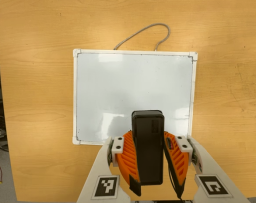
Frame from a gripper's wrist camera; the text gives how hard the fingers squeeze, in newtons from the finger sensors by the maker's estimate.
{"total": 7.9, "left": 6.8, "right": 9.0}